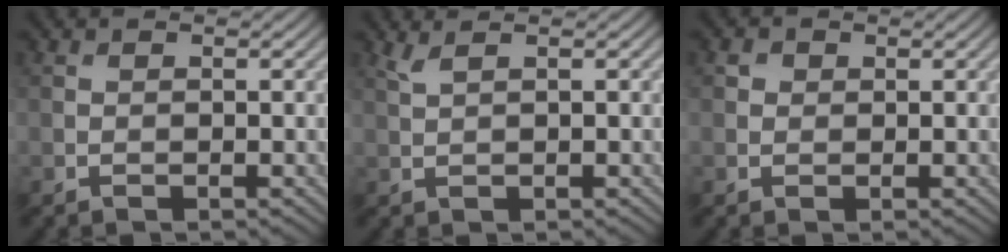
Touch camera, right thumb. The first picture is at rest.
{"total": 1.7, "force": [1.1, 0.3, 1.3], "torque": [-0.032, 0.007, 0.024]}
{"total": 1.1, "force": [0.4, 1.0, 0.4], "torque": [-0.004, -0.001, 0.004]}